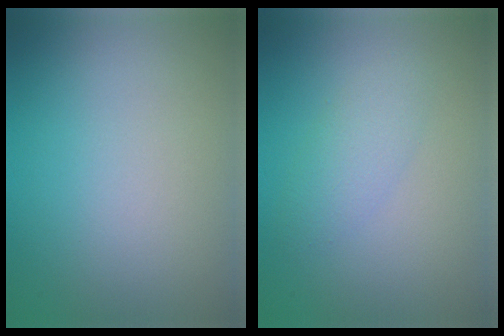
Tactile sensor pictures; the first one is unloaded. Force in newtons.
{"total": 2.1, "press": 2.1, "slide": 0.1}